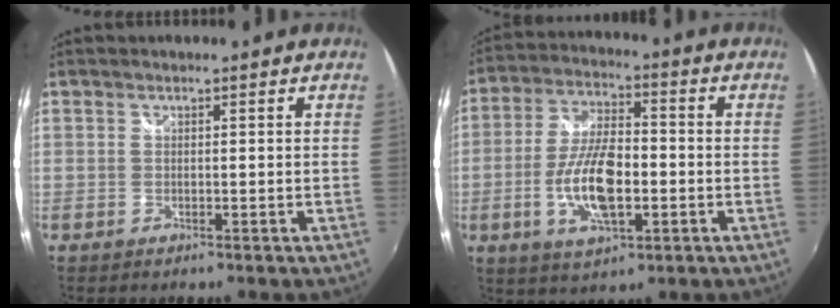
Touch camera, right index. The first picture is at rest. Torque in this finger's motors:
{"motor_torque": [0.40, -0.09, 0.32, 0.08]}